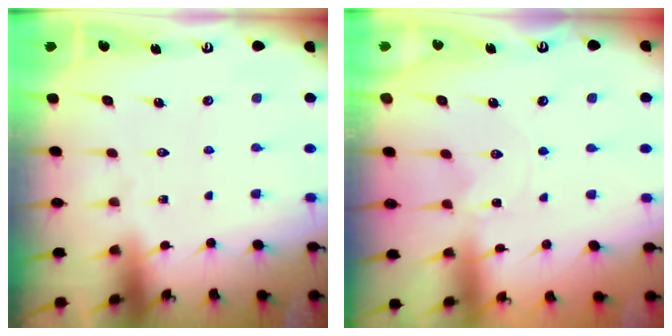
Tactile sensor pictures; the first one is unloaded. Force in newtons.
{"total": 0.0}